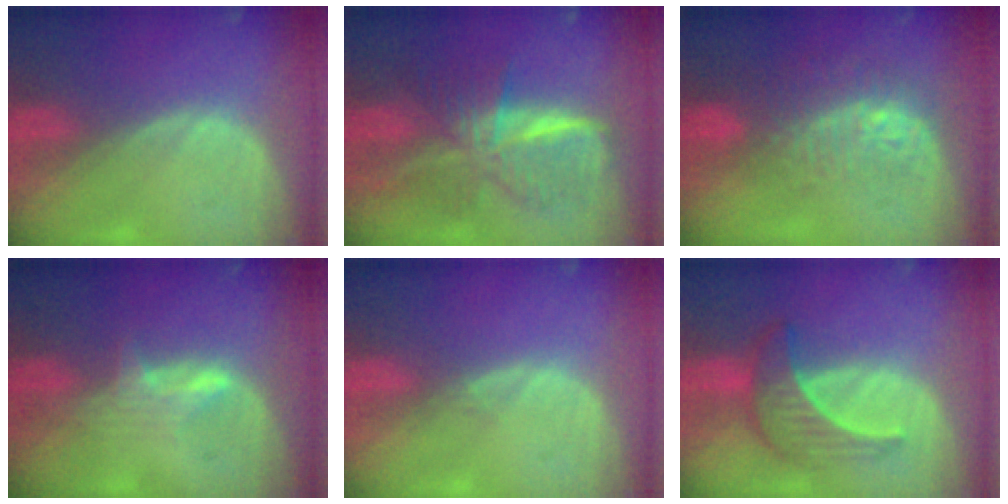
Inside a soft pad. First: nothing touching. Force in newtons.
{"total": 9.4, "press": 9.4, "slide": 0.6}
{"total": 9.7, "press": 8.4, "slide": 5.0}
{"total": 2.9, "press": 2.9, "slide": 0.4}
{"total": 0.6, "press": 0.6, "slide": 0.2}
{"total": 6.7, "press": 6.4, "slide": 2.0}